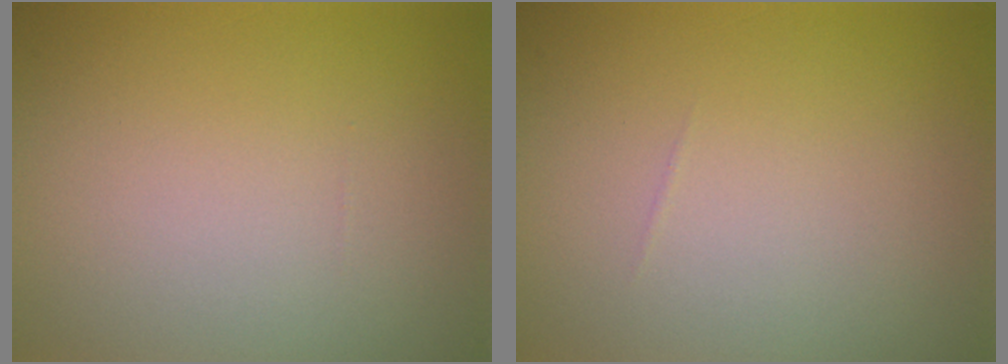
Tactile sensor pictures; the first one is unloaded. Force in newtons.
{"total": 0.0}